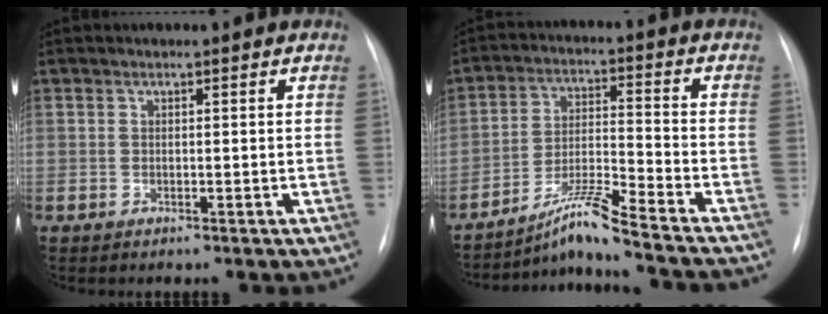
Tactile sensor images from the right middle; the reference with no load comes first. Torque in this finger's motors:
{"motor_torque": [0.51, -1.63, -0.02, 0.05]}